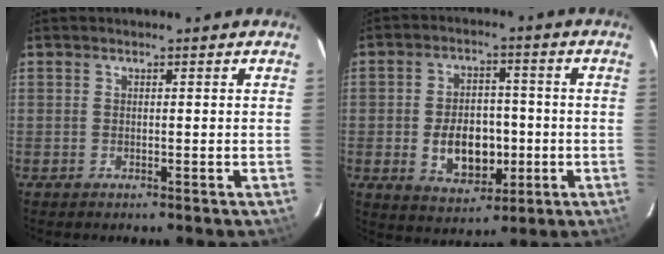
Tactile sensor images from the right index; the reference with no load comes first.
{"total": 10.5, "force": [-2.0, 7.0, 7.6], "torque": [-0.147, 0.006, -0.016]}